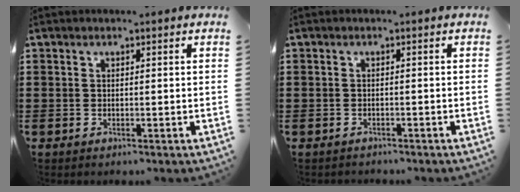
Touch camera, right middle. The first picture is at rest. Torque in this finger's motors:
{"motor_torque": [-0.92, 0.85, -0.81, -0.21]}